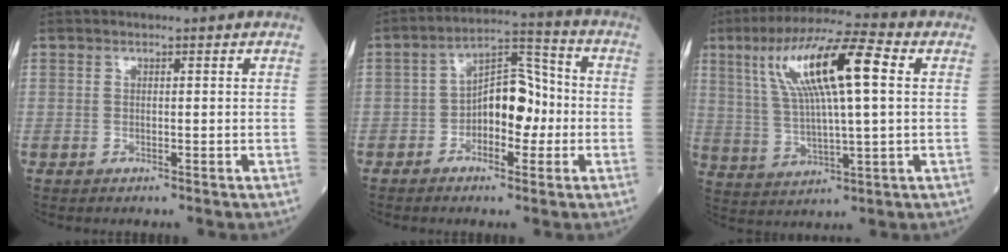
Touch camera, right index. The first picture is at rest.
{"total": 9.5, "force": [-2.0, 5.0, 7.9], "torque": [-0.142, 0.036, -0.036]}
{"total": 16.4, "force": [4.6, 3.1, 15.5], "torque": [-0.300, 0.033, 0.082]}